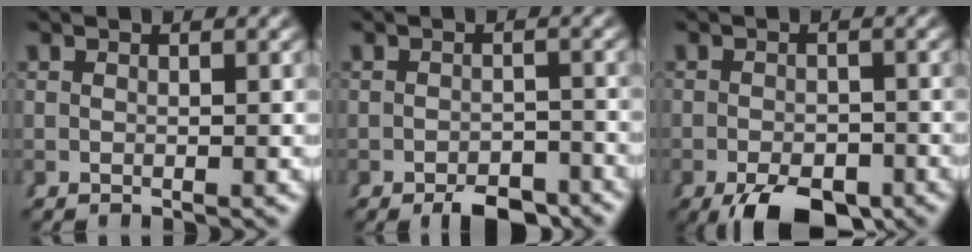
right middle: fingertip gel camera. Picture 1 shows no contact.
{"total": 3.1, "force": [-2.9, 0.7, 1.0], "torque": [-0.002, -0.007, -0.050]}
{"total": 5.4, "force": [-3.7, 2.1, 3.2], "torque": [-0.046, -0.019, -0.049]}